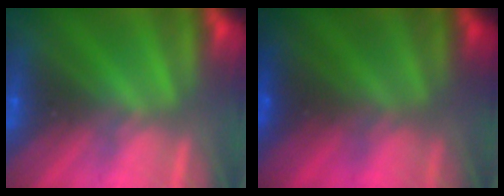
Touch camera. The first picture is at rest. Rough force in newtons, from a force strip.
{"total": 6.9}